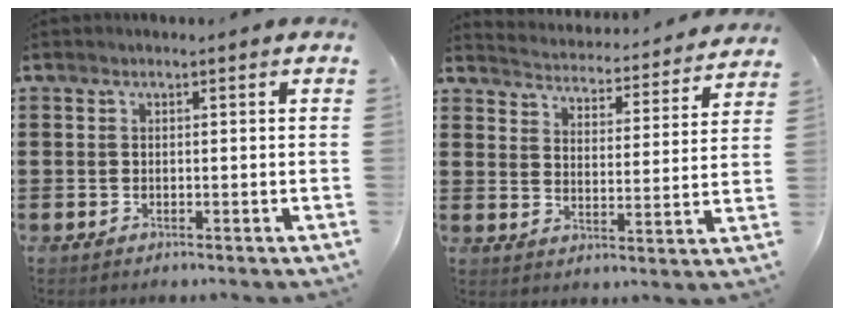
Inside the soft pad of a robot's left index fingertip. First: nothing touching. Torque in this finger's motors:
{"motor_torque": [0.71, -1.43, 0.02, 0.00]}